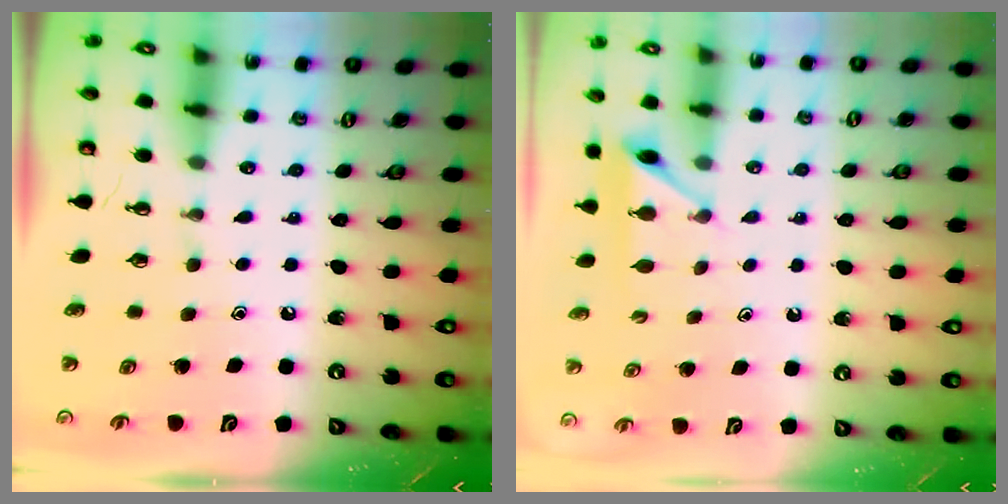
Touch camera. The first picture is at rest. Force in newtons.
{"total": 5.0, "press": 5.0, "slide": 0.5}